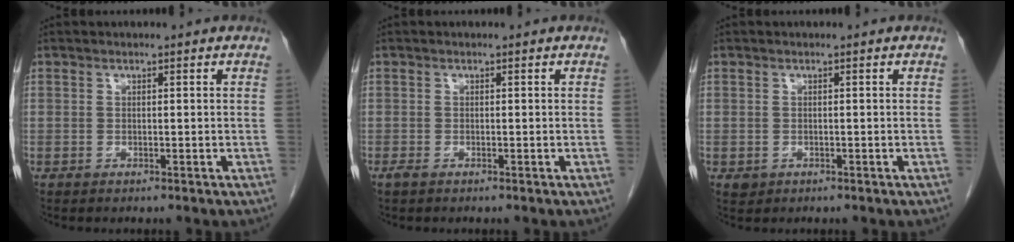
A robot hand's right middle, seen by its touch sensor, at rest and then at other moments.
{"total": 0.7, "force": [-0.5, 0.2, 0.4], "torque": [-0.012, -0.002, -0.008]}
{"total": 1.0, "force": [-0.3, 0.9, 0.3], "torque": [-0.006, 0.002, 0.001]}